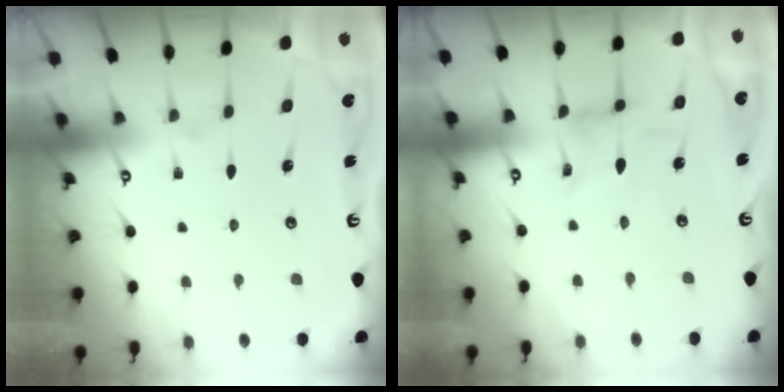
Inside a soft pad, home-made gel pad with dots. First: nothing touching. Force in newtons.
{"total": 2.2, "press": 2.2, "slide": 0.4}